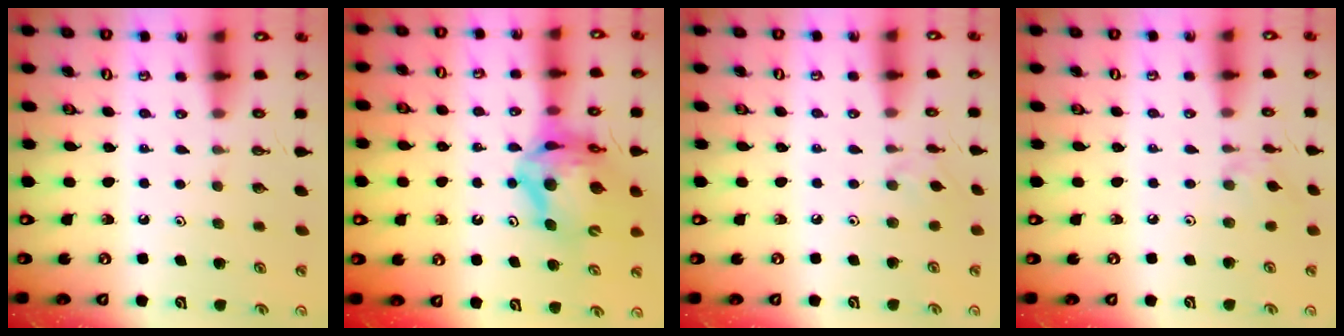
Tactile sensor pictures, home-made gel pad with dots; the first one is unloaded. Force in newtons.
{"total": 15.6, "press": 15.5, "slide": 1.9}
{"total": 2.4, "press": 2.4, "slide": 0.5}
{"total": 1.1, "press": 1.0, "slide": 0.2}